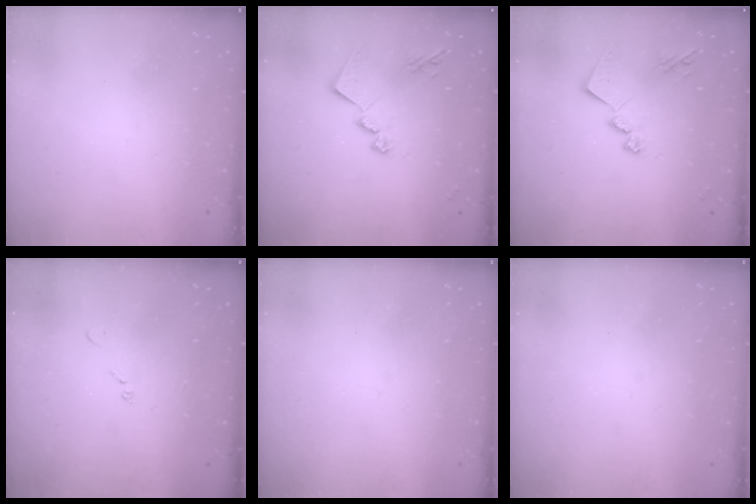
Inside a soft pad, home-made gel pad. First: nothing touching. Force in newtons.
{"total": 14.1, "press": 14.1, "slide": 0.6}
{"total": 14.1, "press": 14.1, "slide": 0.6}
{"total": 8.4, "press": 8.3, "slide": 0.9}
{"total": 1.0, "press": 1.0, "slide": 0.1}
{"total": 1.0, "press": 1.0, "slide": 0.1}